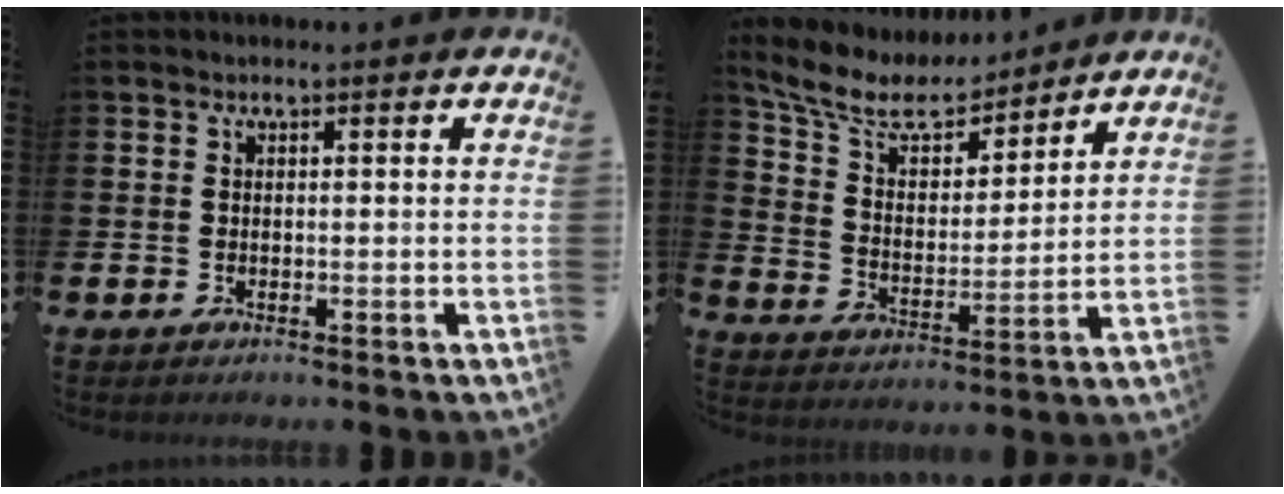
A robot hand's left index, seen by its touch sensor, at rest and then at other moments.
{"total": 9.3, "force": [8.2, 3.1, 3.0], "torque": [-0.103, -0.046, 0.146]}